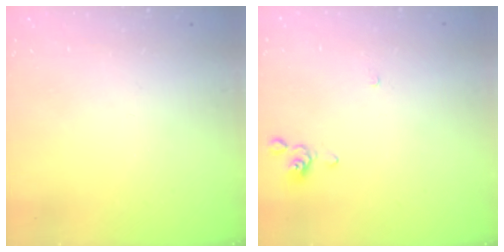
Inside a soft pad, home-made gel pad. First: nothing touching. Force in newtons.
{"total": 0.0}